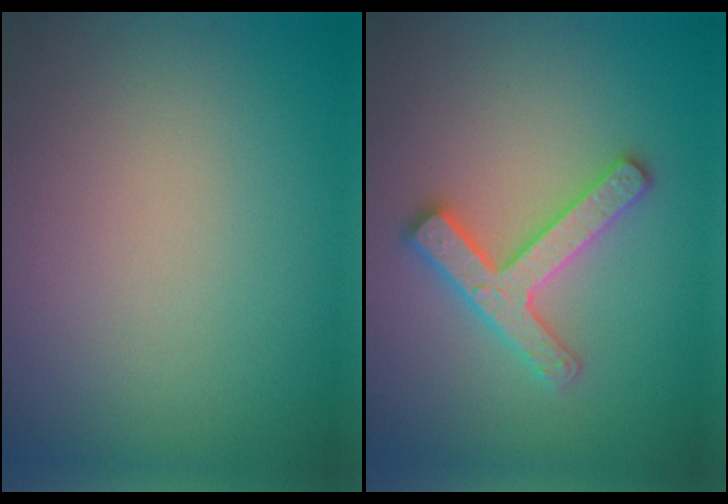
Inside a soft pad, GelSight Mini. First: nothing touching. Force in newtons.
{"total": 4.2, "press": 4.2, "slide": 0.7}